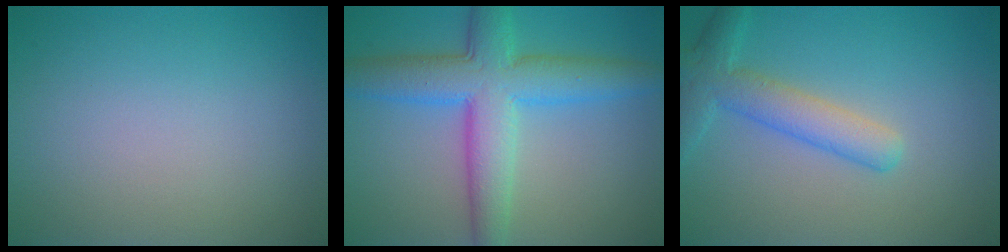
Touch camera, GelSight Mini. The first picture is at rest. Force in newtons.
{"total": 7.6, "press": 7.6, "slide": 0.1}
{"total": 4.1, "press": 4.1, "slide": 0.1}